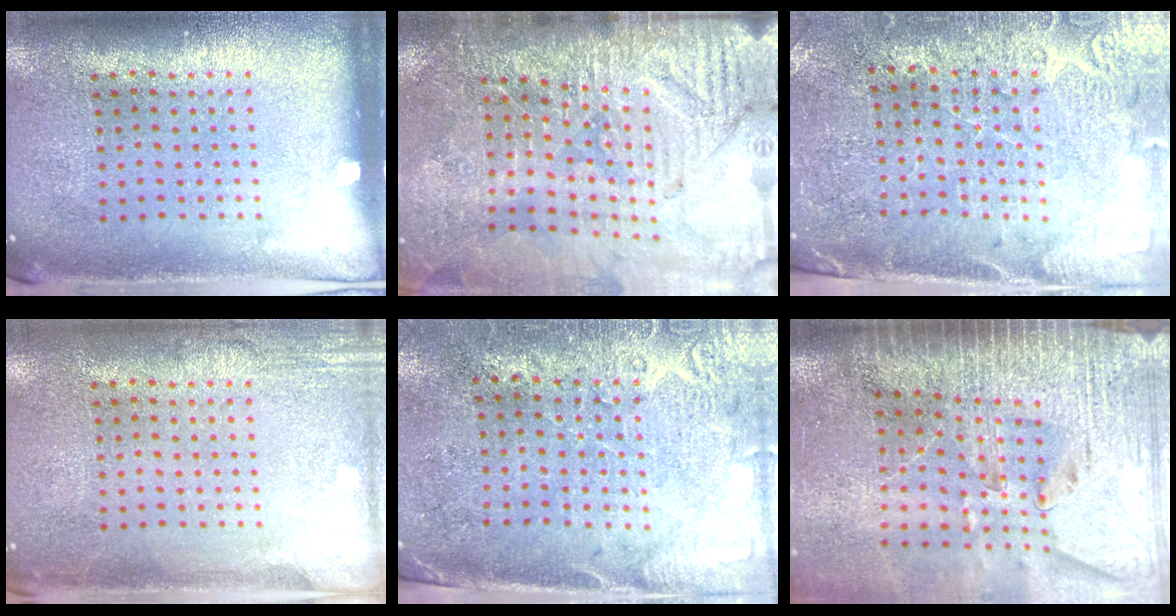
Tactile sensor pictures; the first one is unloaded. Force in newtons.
{"total": 3.6, "press": 3.6, "slide": 0.5}
{"total": 3.0, "press": 2.9, "slide": 0.9}
{"total": 2.4, "press": 2.4, "slide": 0.3}
{"total": 2.7, "press": 2.4, "slide": 1.2}
{"total": 3.7, "press": 3.2, "slide": 1.9}